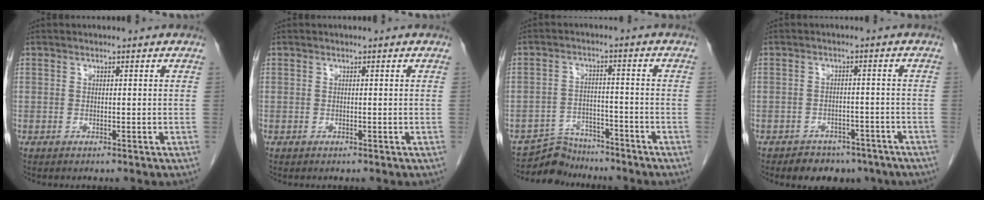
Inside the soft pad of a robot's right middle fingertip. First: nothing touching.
{"total": 0.0}
{"total": 6.0, "force": [-5.7, 1.7, -0.8], "torque": [0.014, 0.008, -0.099]}
{"total": 6.8, "force": [-5.2, 3.9, 2.0], "torque": [-0.017, 0.010, -0.063]}